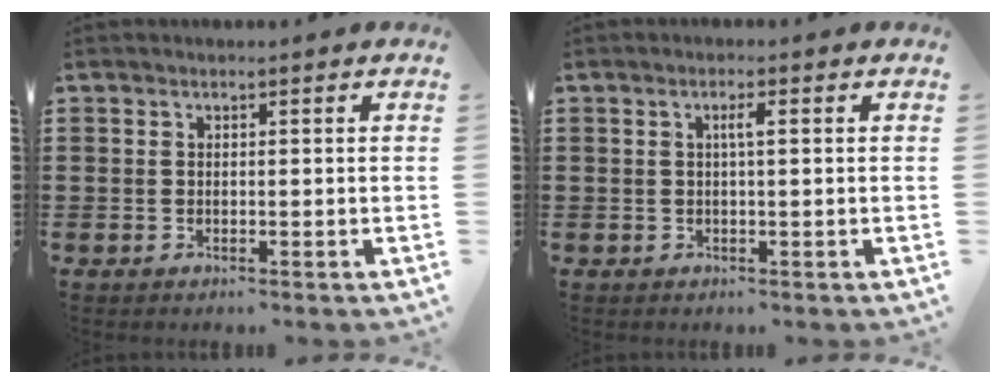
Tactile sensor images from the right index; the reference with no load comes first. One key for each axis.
{"total": 1.7, "fx": 0.3, "fy": 0.0, "fz": 1.7, "tx": -0.033, "ty": 0.001, "tz": 0.003}